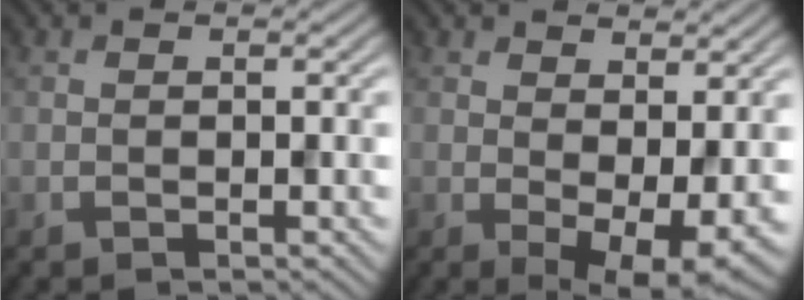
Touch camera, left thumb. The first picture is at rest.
{"total": 6.3, "force": [1.2, 2.7, 5.6], "torque": [-0.087, -0.013, 0.028]}